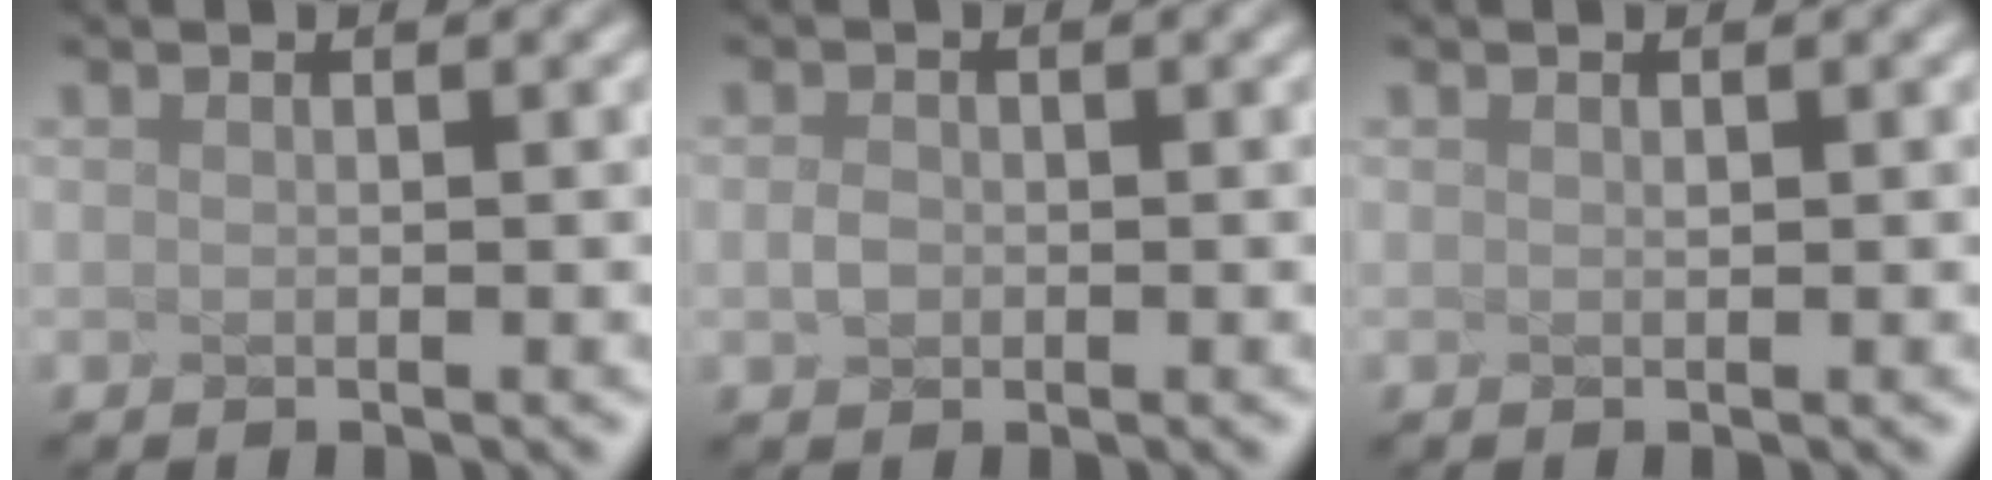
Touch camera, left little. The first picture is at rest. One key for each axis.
{"total": 1.7, "fx": -1.4, "fy": -0.6, "fz": -0.7, "tx": -0.028, "ty": -0.007, "tz": 0.019}
{"total": 0.6, "fx": -0.3, "fy": -0.4, "fz": -0.3, "tx": -0.002, "ty": -0.010, "tz": 0.008}